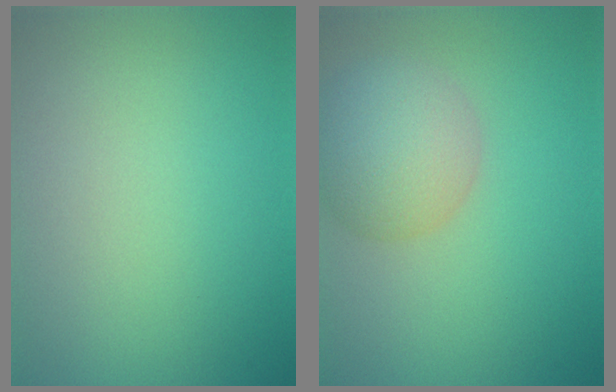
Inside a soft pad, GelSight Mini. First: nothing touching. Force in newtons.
{"total": 5.2, "press": 5.2, "slide": 0.3}